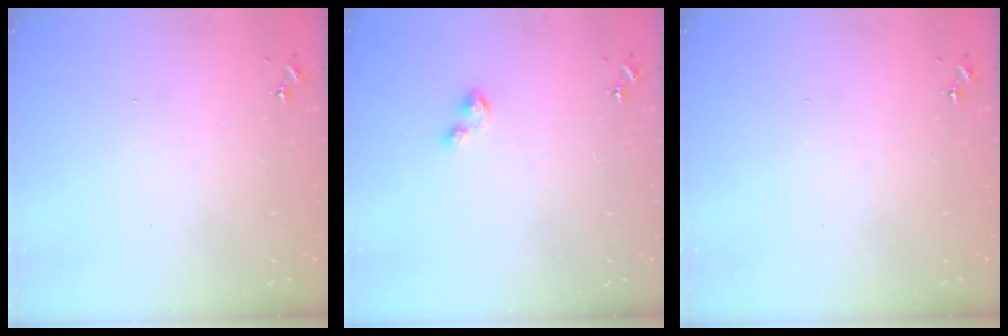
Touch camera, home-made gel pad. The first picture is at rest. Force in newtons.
{"total": 3.9, "press": 3.9, "slide": 0.2}
{"total": 0.0}